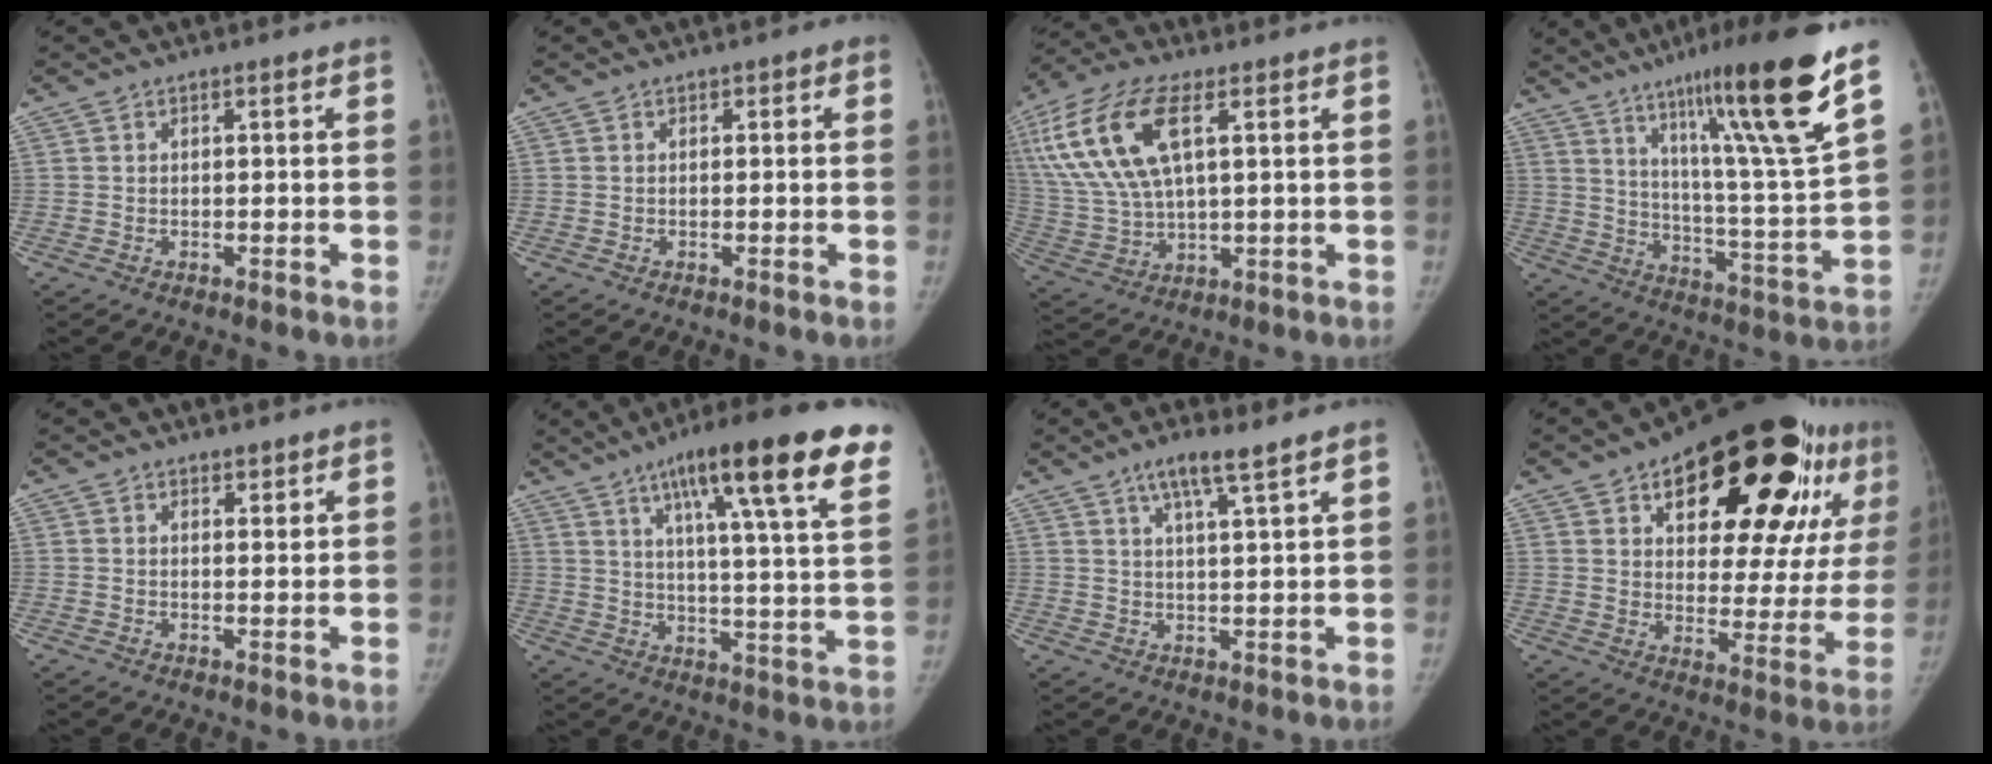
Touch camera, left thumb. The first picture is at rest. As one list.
[{"total": 1.0, "force": [0.2, 0.7, 0.7], "torque": [0.000, 0.003, -0.001]}, {"total": 18.2, "force": [6.1, 8.1, 15.2], "torque": [-0.331, 0.004, 0.119]}, {"total": 23.0, "force": [14.0, 1.5, 18.2], "torque": [-0.259, -0.056, 0.222]}, {"total": 2.0, "force": [1.6, 1.0, 0.7], "torque": [0.006, -0.010, 0.021]}, {"total": 24.0, "force": [14.3, 3.4, 18.9], "torque": [-0.260, -0.033, 0.197]}, {"total": 6.2, "force": [4.2, 0.4, 4.5], "torque": [-0.079, -0.023, 0.078]}, {"total": 31.4, "force": [15.5, 13.6, 23.8], "torque": [-0.296, -0.021, 0.223]}]